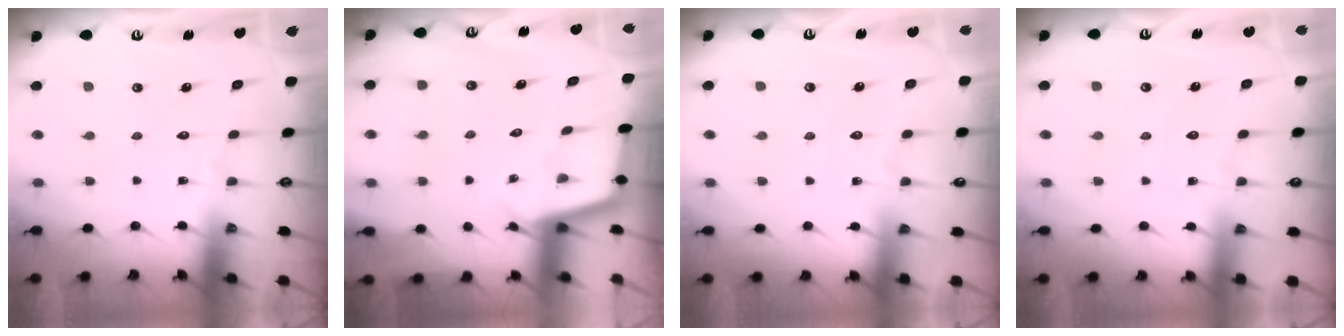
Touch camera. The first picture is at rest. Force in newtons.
{"total": 2.5, "press": 2.4, "slide": 0.3}
{"total": 2.3, "press": 2.3, "slide": 0.3}
{"total": 1.4, "press": 1.4, "slide": 0.3}